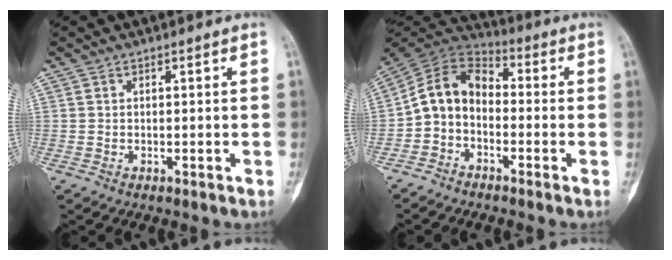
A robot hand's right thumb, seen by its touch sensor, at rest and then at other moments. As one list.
[{"total": 10.1, "force": [-2.5, 7.5, 6.3], "torque": [-0.106, 0.056, -0.065]}]